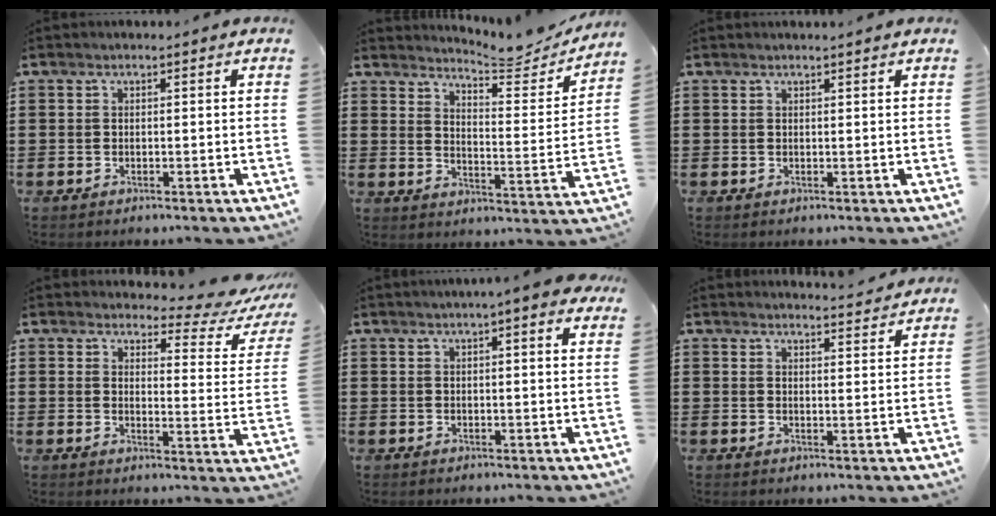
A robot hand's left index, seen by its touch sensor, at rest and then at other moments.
{"total": 5.0, "force": [4.9, 0.3, 1.2], "torque": [-0.034, -0.042, 0.077]}
{"total": 0.7, "force": [0.6, -0.1, 0.3], "torque": [-0.006, -0.002, 0.013]}
{"total": 4.9, "force": [4.2, 0.8, 2.4], "torque": [-0.051, -0.028, 0.068]}
{"total": 2.8, "force": [2.0, 0.1, 2.0], "torque": [-0.036, -0.001, 0.033]}
{"total": 3.1, "force": [3.1, -0.2, 0.2], "torque": [-0.005, -0.018, 0.055]}